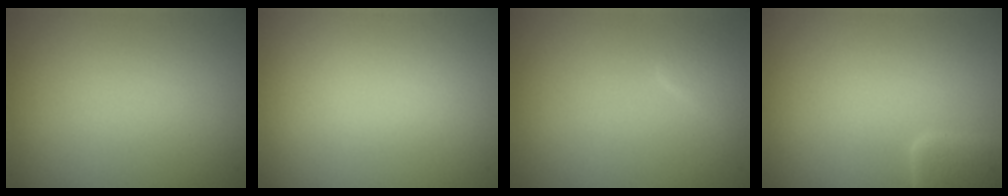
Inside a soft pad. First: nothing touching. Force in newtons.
{"total": 0.0}
{"total": 1.2, "press": 1.2, "slide": 0.1}
{"total": 2.5, "press": 2.5, "slide": 0.2}